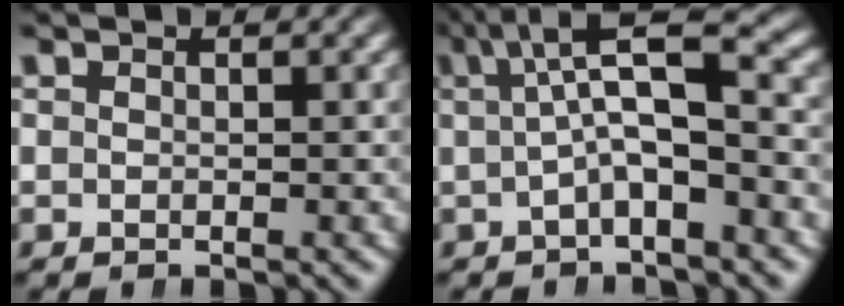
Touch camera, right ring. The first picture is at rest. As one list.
[{"total": 5.8, "force": [0.9, 1.9, 5.4], "torque": [-0.076, 0.011, 0.011]}]